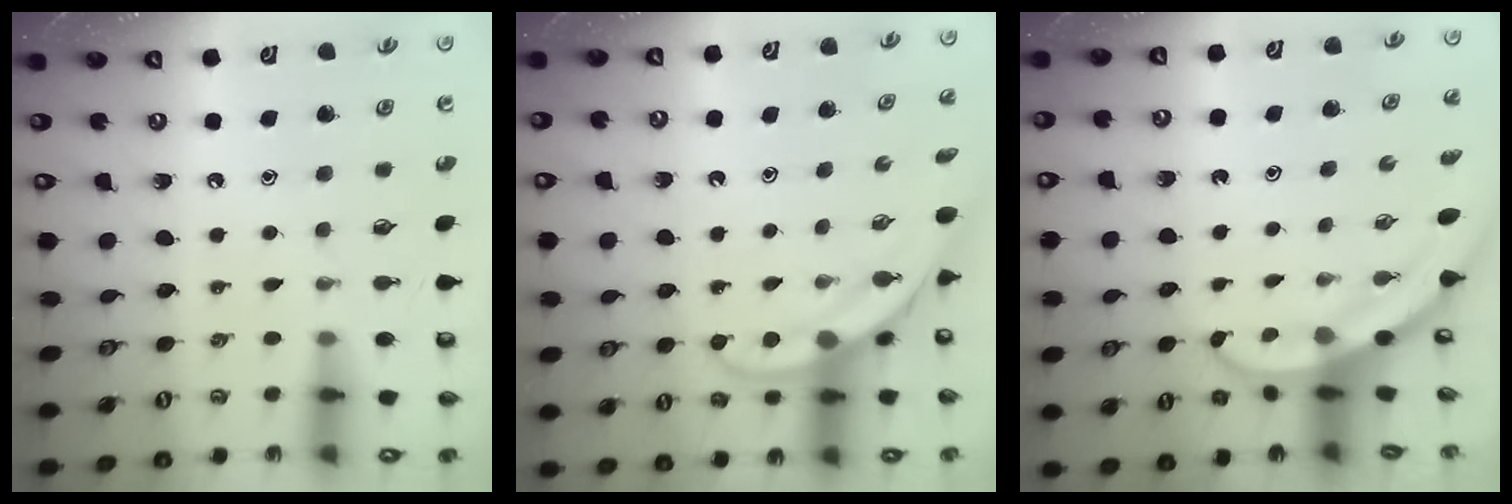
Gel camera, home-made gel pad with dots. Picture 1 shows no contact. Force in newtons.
{"total": 5.9, "press": 5.9, "slide": 0.3}
{"total": 3.6, "press": 3.6, "slide": 0.1}